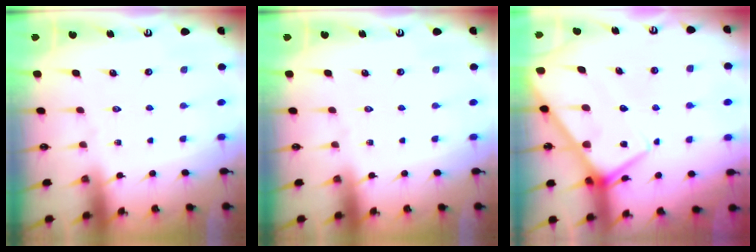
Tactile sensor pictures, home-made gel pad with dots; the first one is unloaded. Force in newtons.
{"total": 0.0}
{"total": 11.8, "press": 11.8, "slide": 1.2}